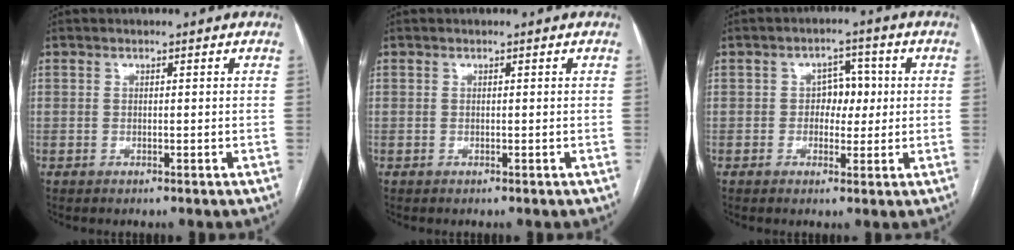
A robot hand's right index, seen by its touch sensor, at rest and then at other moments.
{"total": 0.0}
{"total": 4.4, "force": [0.1, 3.0, 3.1], "torque": [-0.040, 0.015, 0.001]}